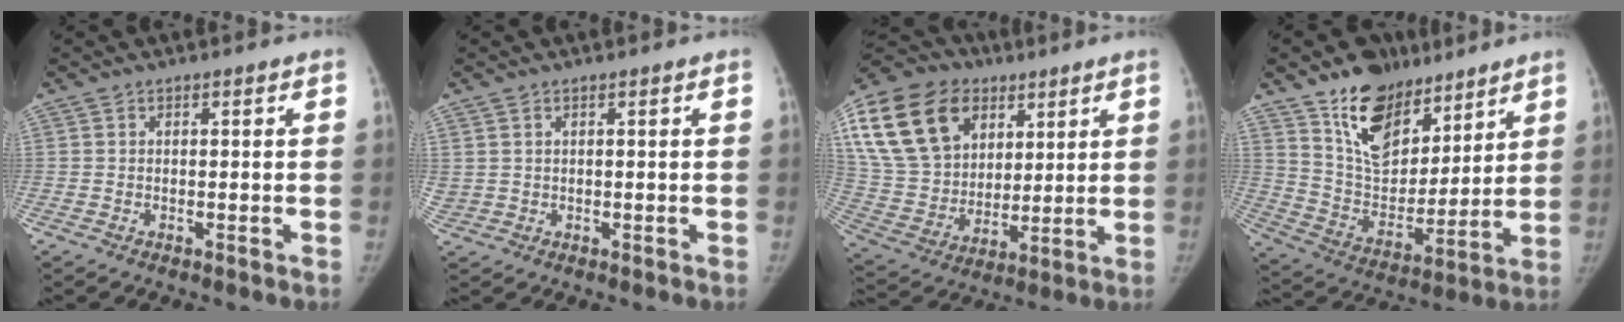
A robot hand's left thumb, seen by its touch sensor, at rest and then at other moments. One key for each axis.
{"total": 2.0, "fx": 0.7, "fy": 1.8, "fz": 0.7, "tx": -0.019, "ty": 0.001, "tz": 0.020}
{"total": 26.3, "fx": 11.1, "fy": 18.9, "fz": 14.6, "tx": -0.295, "ty": 0.013, "tz": 0.208}
{"total": 17.9, "fx": 11.9, "fy": 10.5, "fz": 8.3, "tx": -0.081, "ty": -0.068, "tz": 0.216}